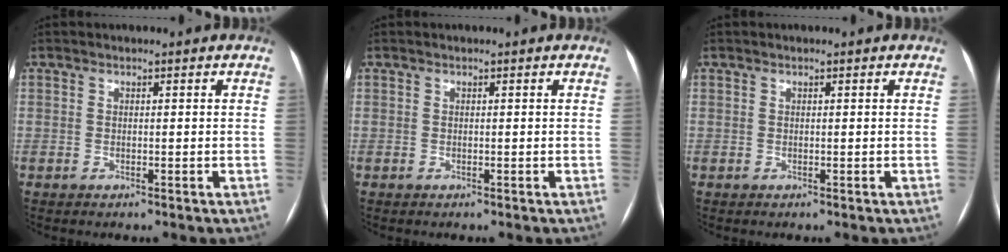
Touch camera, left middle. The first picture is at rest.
{"total": 0.0}
{"total": 0.0}